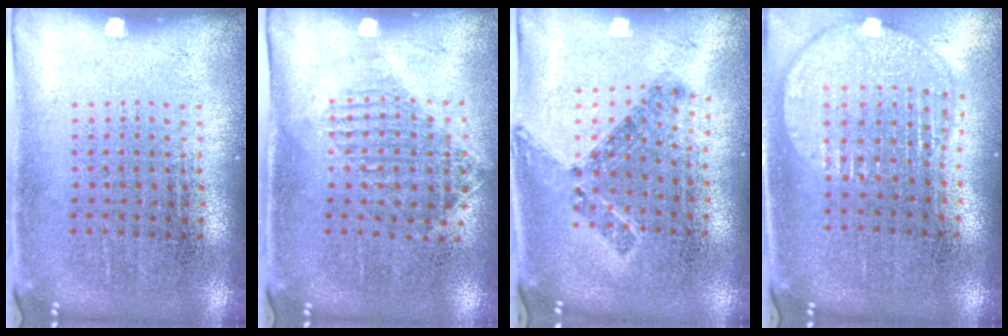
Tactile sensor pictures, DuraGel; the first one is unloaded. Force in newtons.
{"total": 1.2, "press": 1.1, "slide": 0.5}
{"total": 0.7, "press": 0.7, "slide": 0.3}
{"total": 1.9, "press": 1.6, "slide": 1.0}